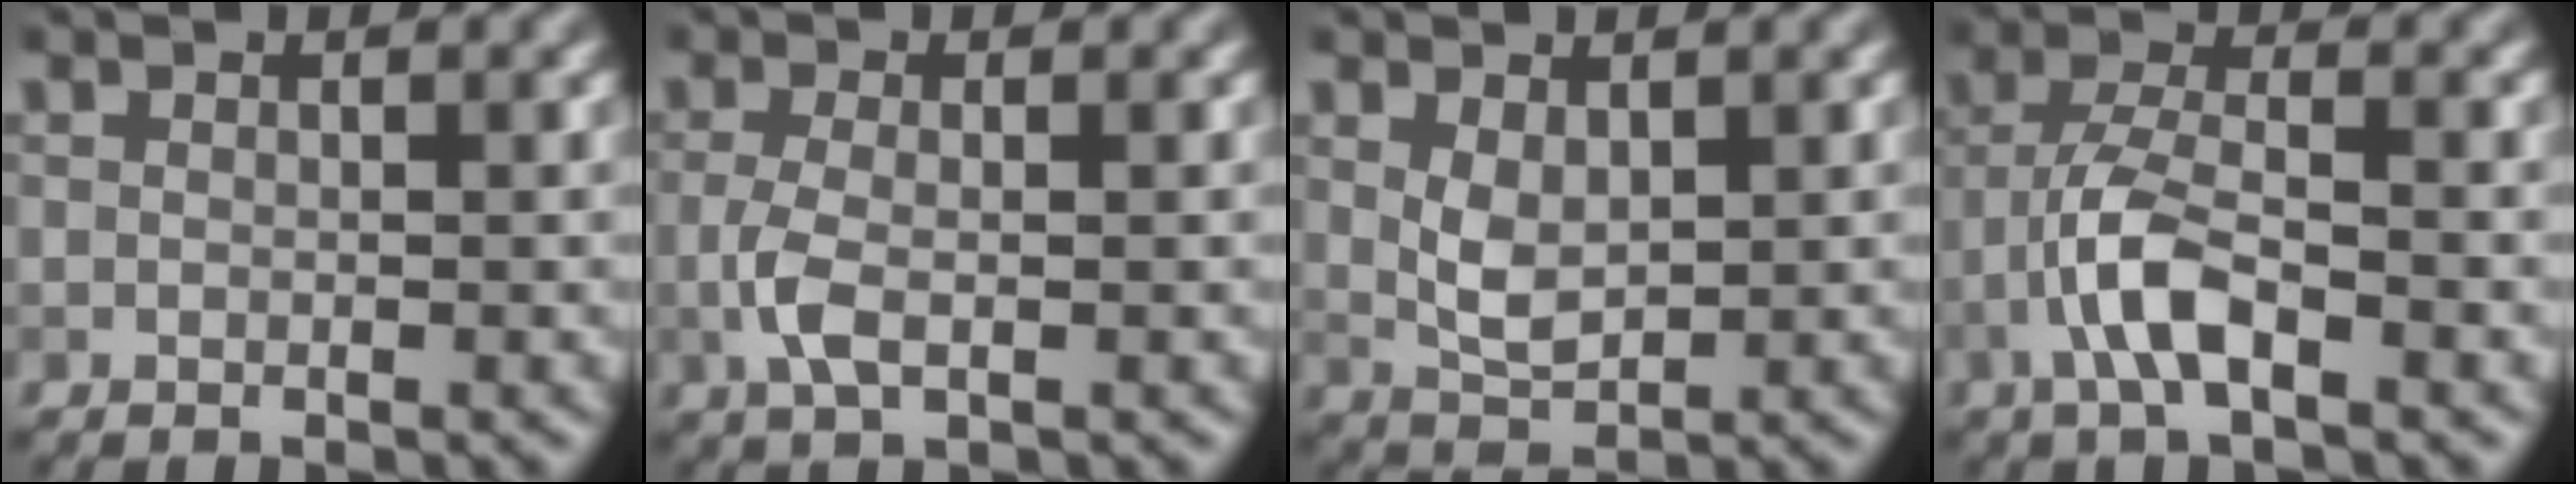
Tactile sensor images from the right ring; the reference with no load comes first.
{"total": 2.6, "force": [-0.7, 1.0, 2.3], "torque": [-0.057, -0.004, -0.018]}
{"total": 2.7, "force": [0.6, 1.5, 2.2], "torque": [-0.052, -0.003, 0.018]}
{"total": 4.7, "force": [-2.2, 1.4, 3.9], "torque": [-0.077, 0.008, -0.050]}